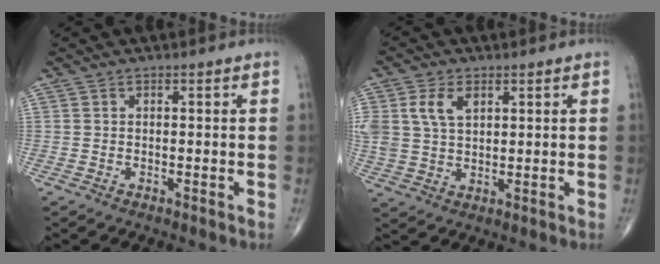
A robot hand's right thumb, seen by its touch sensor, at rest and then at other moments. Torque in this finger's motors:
{"motor_torque": [0.58, 0.60, 0.27, -0.02, 0.08]}